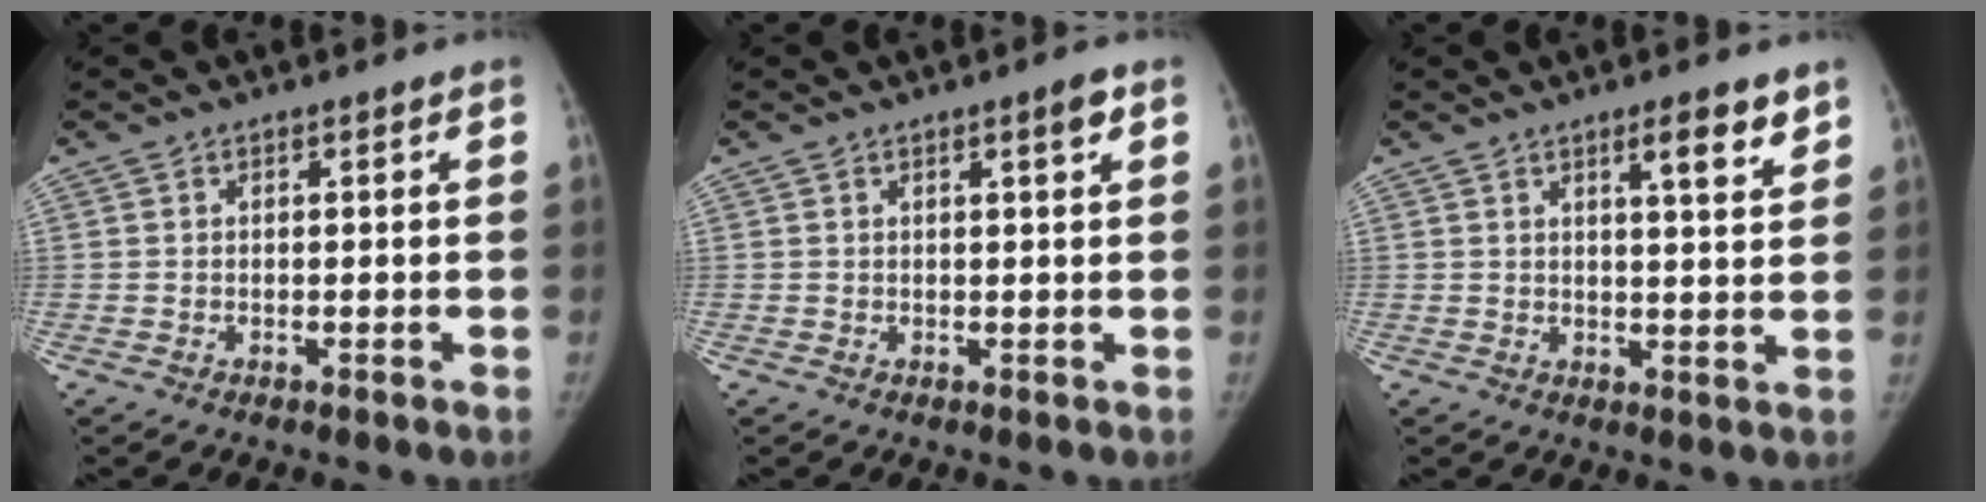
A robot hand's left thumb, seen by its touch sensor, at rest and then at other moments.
{"total": 1.9, "force": [0.9, 0.1, 1.6], "torque": [-0.022, -0.003, 0.014]}
{"total": 5.7, "force": [3.6, 0.9, 4.3], "torque": [-0.055, -0.024, 0.052]}